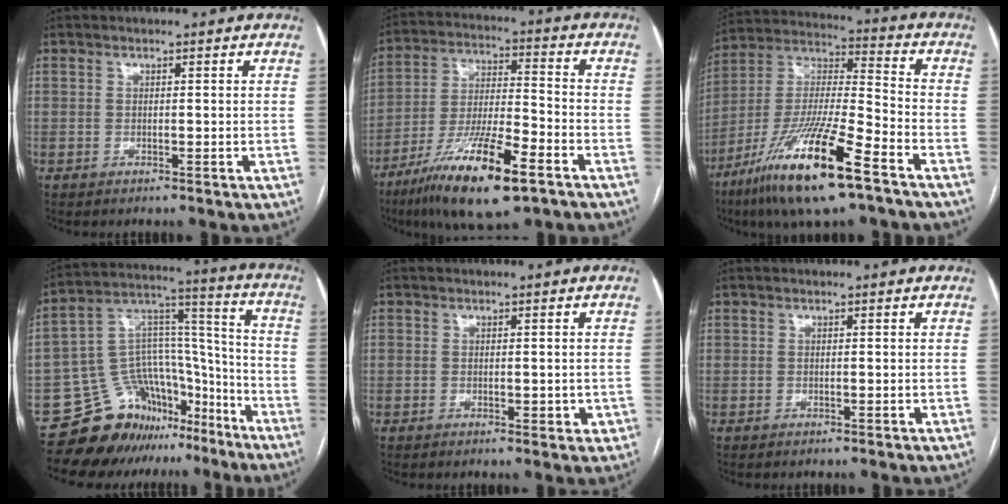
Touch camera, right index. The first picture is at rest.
{"total": 16.8, "force": [-9.8, 2.7, 13.3], "torque": [-0.253, -0.030, -0.173]}
{"total": 19.8, "force": [-11.5, 1.9, 16.0], "torque": [-0.335, -0.041, -0.213]}
{"total": 15.8, "force": [-12.2, 8.9, 4.4], "torque": [-0.056, 0.088, -0.199]}
{"total": 2.9, "force": [-0.4, 1.9, 2.2], "torque": [-0.025, 0.009, 0.001]}
{"total": 0.0}